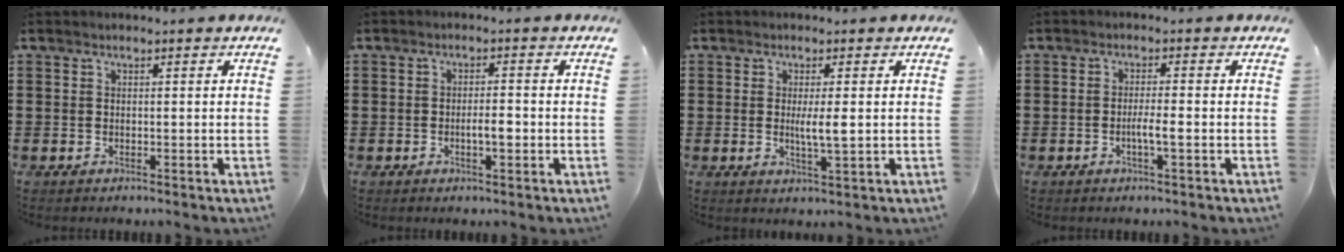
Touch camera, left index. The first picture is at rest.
{"total": 2.9, "force": [-0.6, 0.8, 2.7], "torque": [-0.048, 0.003, -0.011]}
{"total": 3.5, "force": [0.3, 0.3, 3.4], "torque": [-0.063, -0.005, 0.004]}
{"total": 2.9, "force": [-0.8, 0.2, 2.7], "torque": [-0.054, -0.004, -0.018]}